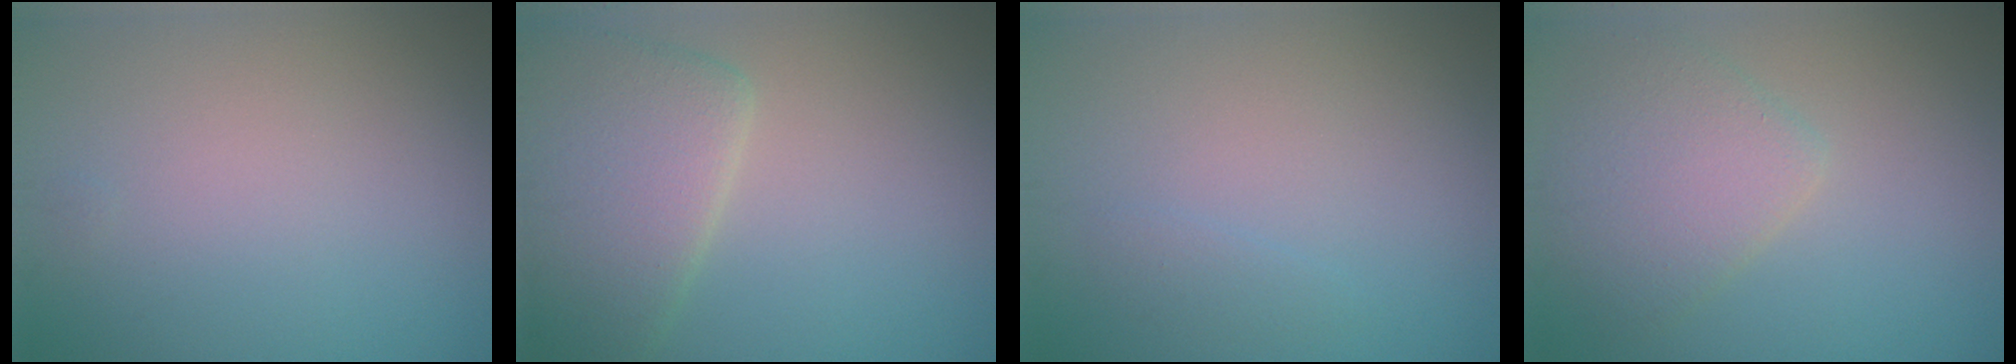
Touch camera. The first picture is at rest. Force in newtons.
{"total": 5.9, "press": 5.9, "slide": 0.5}
{"total": 0.8, "press": 0.8, "slide": 0.0}
{"total": 3.8, "press": 3.8, "slide": 0.2}